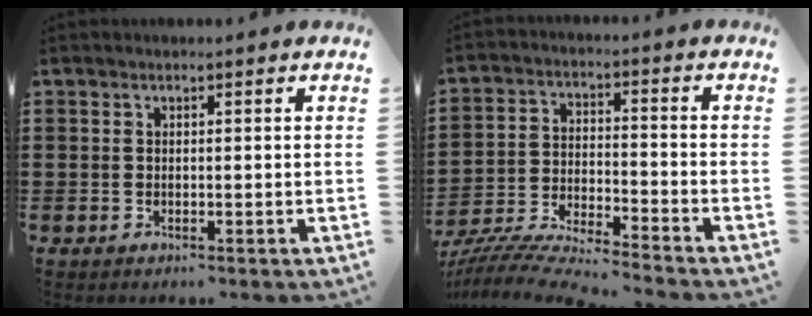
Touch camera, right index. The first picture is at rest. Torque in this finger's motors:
{"motor_torque": [0.12, 0.37, 0.19, 0.14]}